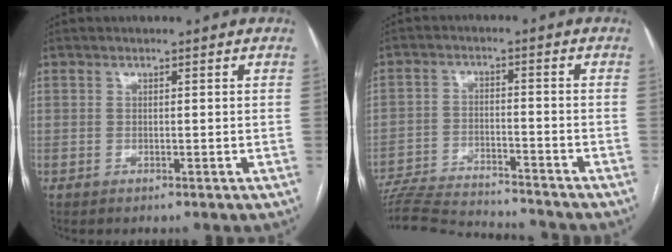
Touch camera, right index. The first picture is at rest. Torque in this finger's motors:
{"motor_torque": [-1.25, -0.89, -1.05, -0.21]}